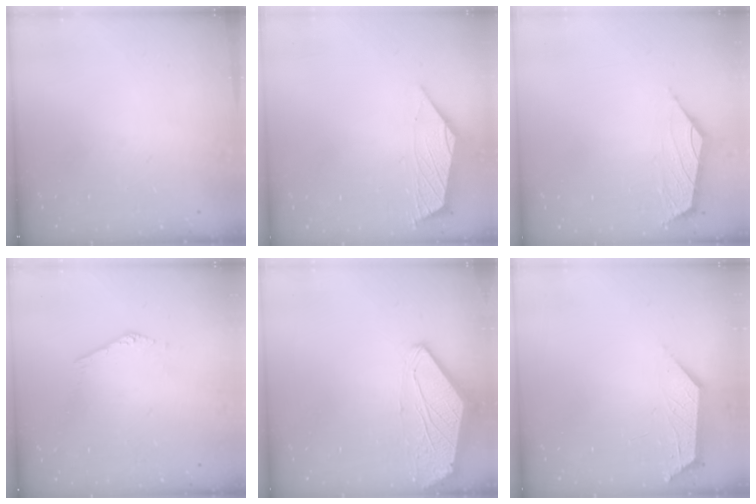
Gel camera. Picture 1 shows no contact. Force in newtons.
{"total": 2.9, "press": 2.8, "slide": 0.6}
{"total": 1.7, "press": 1.6, "slide": 0.7}
{"total": 0.0}
{"total": 0.0}
{"total": 1.9, "press": 1.9, "slide": 0.4}